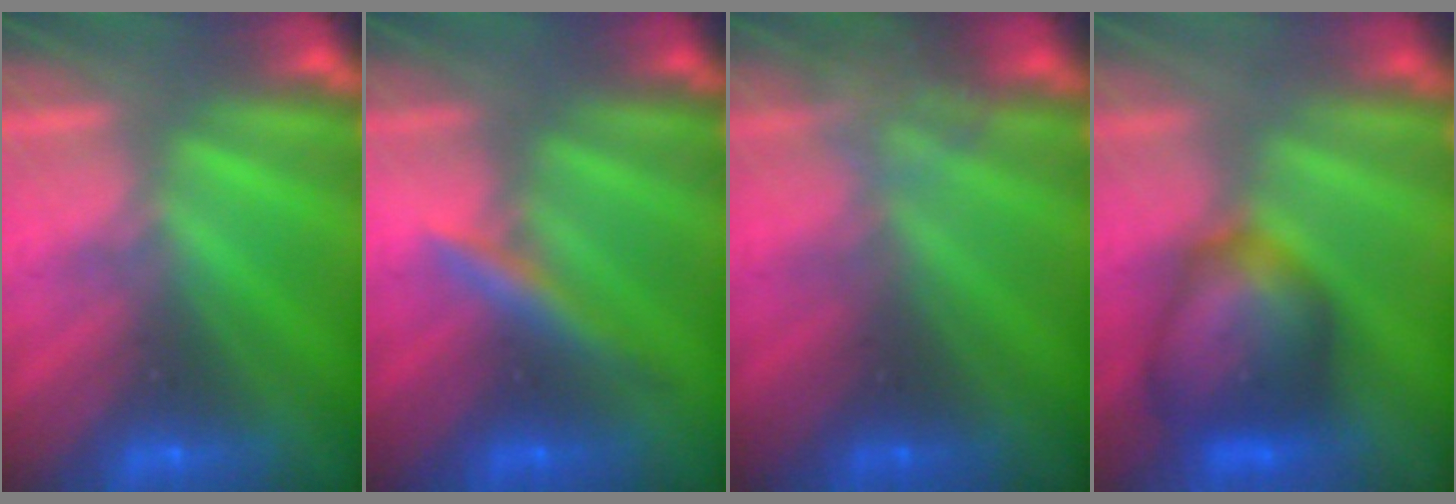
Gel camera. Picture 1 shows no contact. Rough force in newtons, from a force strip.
{"total": 2.9}
{"total": 2.2}
{"total": 8.1}